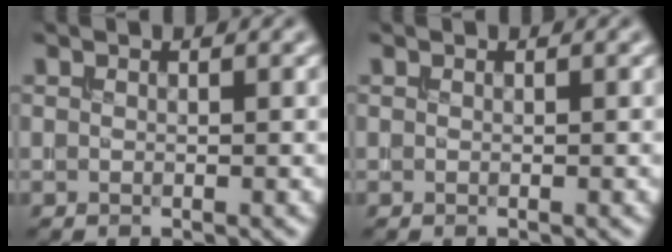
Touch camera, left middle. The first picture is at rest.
{"total": 0.0}